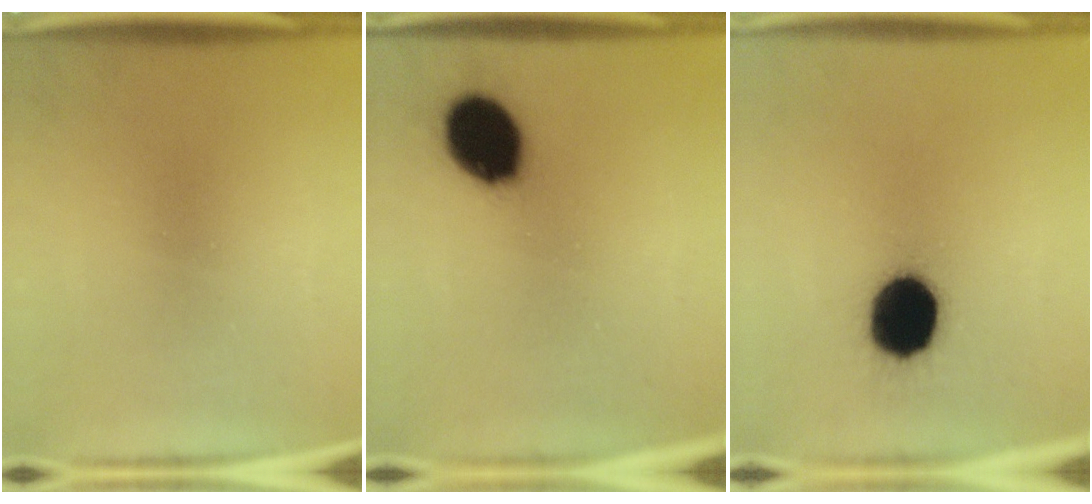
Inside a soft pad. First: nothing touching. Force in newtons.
{"total": 14.1}
{"total": 16.2}